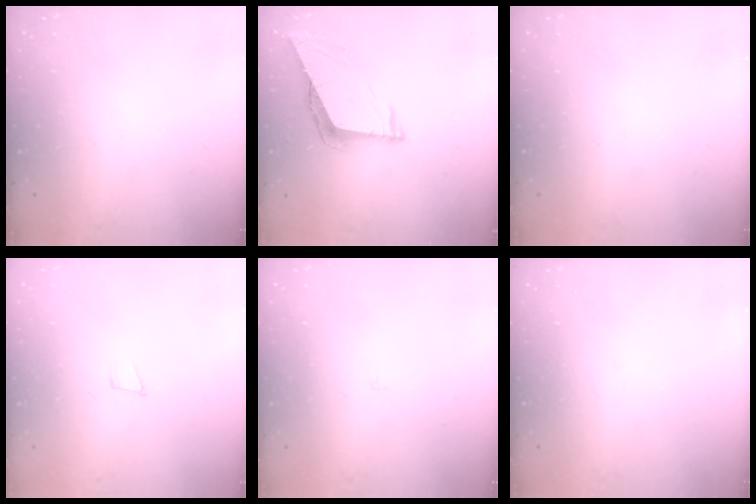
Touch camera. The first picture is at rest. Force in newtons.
{"total": 7.1, "press": 7.1, "slide": 0.2}
{"total": 0.0}
{"total": 4.3, "press": 4.2, "slide": 1.0}
{"total": 2.3, "press": 2.3, "slide": 0.2}
{"total": 0.0}